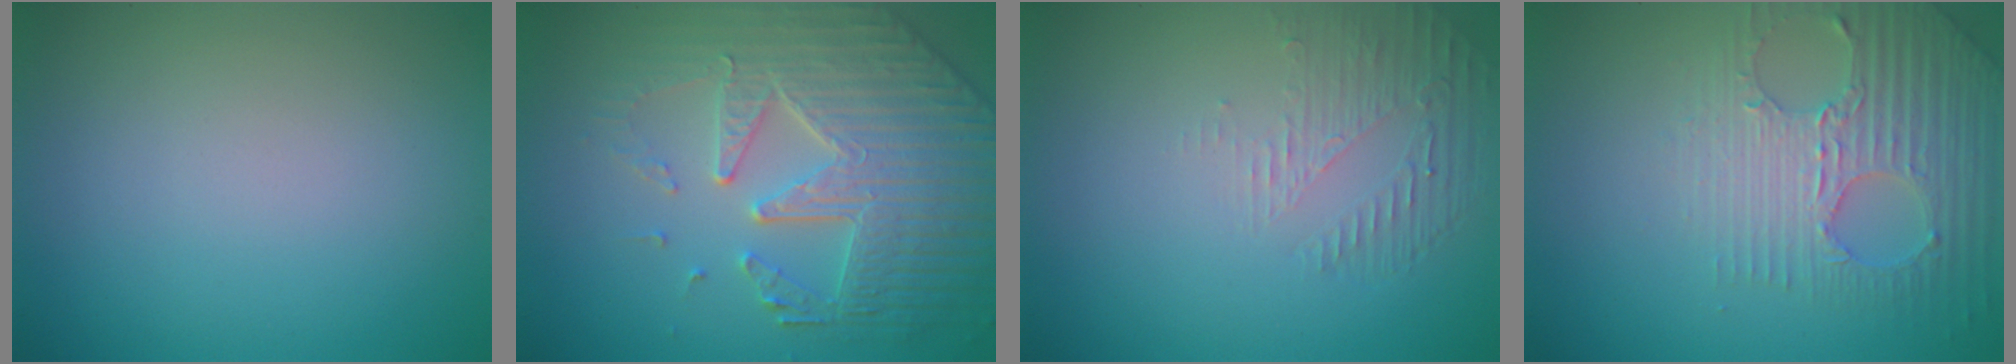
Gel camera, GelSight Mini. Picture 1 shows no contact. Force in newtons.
{"total": 6.7, "press": 5.5, "slide": 3.8}
{"total": 1.7, "press": 0.6, "slide": 1.6}
{"total": 3.5, "press": 3.5, "slide": 0.6}